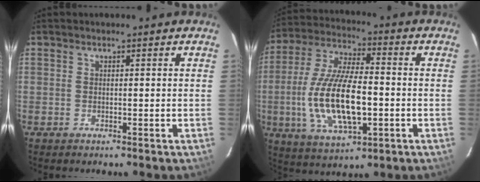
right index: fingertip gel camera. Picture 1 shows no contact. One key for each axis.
{"total": 17.8, "fx": -3.3, "fy": 6.8, "fz": 16.1, "tx": -0.333, "ty": -0.008, "tz": -0.053}